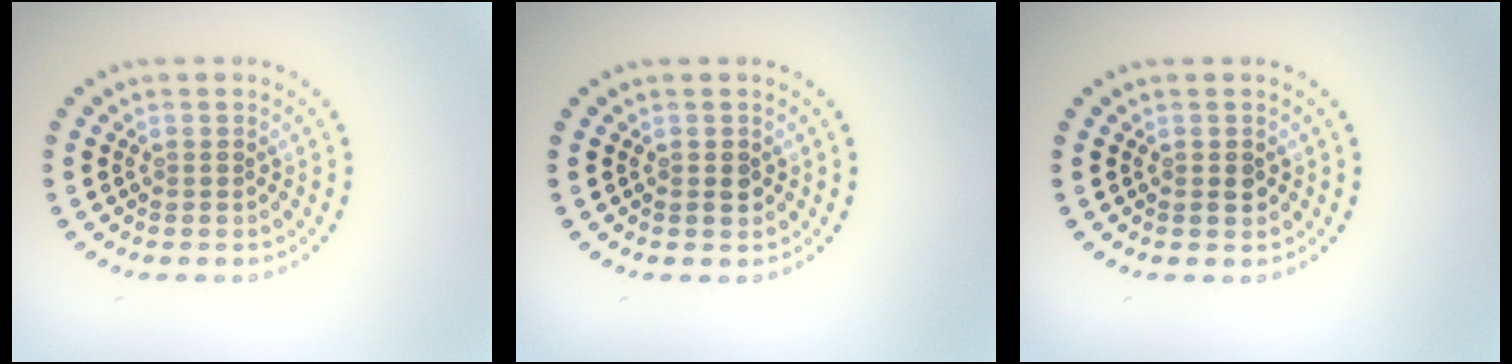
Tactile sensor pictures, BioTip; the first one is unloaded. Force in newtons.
{"total": 1.3, "press": 1.2, "slide": 0.4}
{"total": 1.3, "press": 1.2, "slide": 0.4}